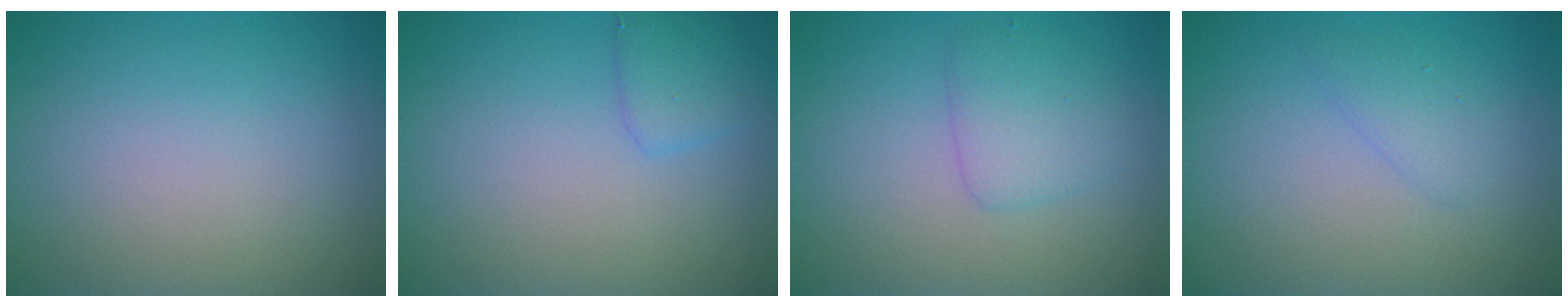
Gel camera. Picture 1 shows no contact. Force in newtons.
{"total": 1.7, "press": 1.7, "slide": 0.1}
{"total": 2.6, "press": 2.6, "slide": 0.0}
{"total": 1.4, "press": 1.4, "slide": 0.1}